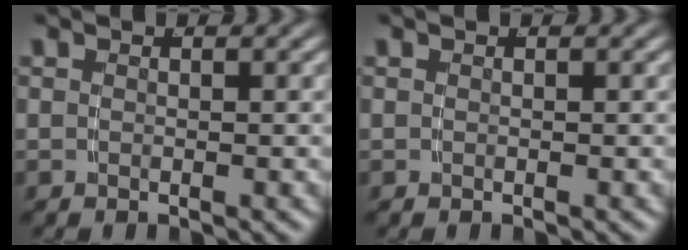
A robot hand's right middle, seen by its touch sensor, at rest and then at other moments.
{"total": 0.0}